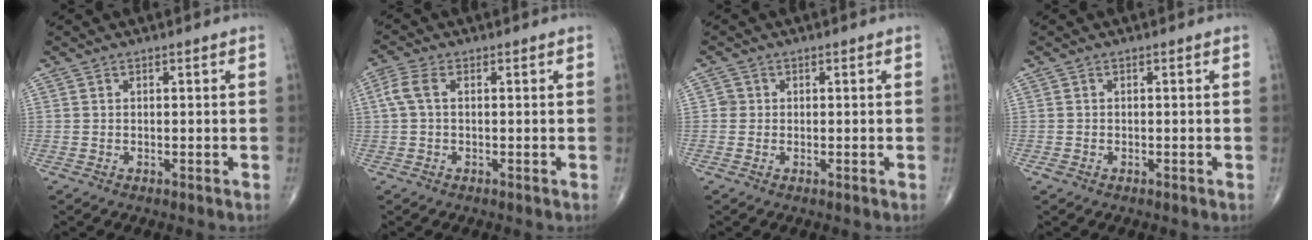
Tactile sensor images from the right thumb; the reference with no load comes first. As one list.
[{"total": 3.7, "force": [0.4, 1.9, 3.1], "torque": [-0.086, 0.012, 0.005]}, {"total": 1.3, "force": [0.0, 1.3, 0.2], "torque": [0.004, 0.004, -0.002]}, {"total": 0.6, "force": [-0.3, 0.4, 0.4], "torque": [-0.015, 0.003, -0.004]}]